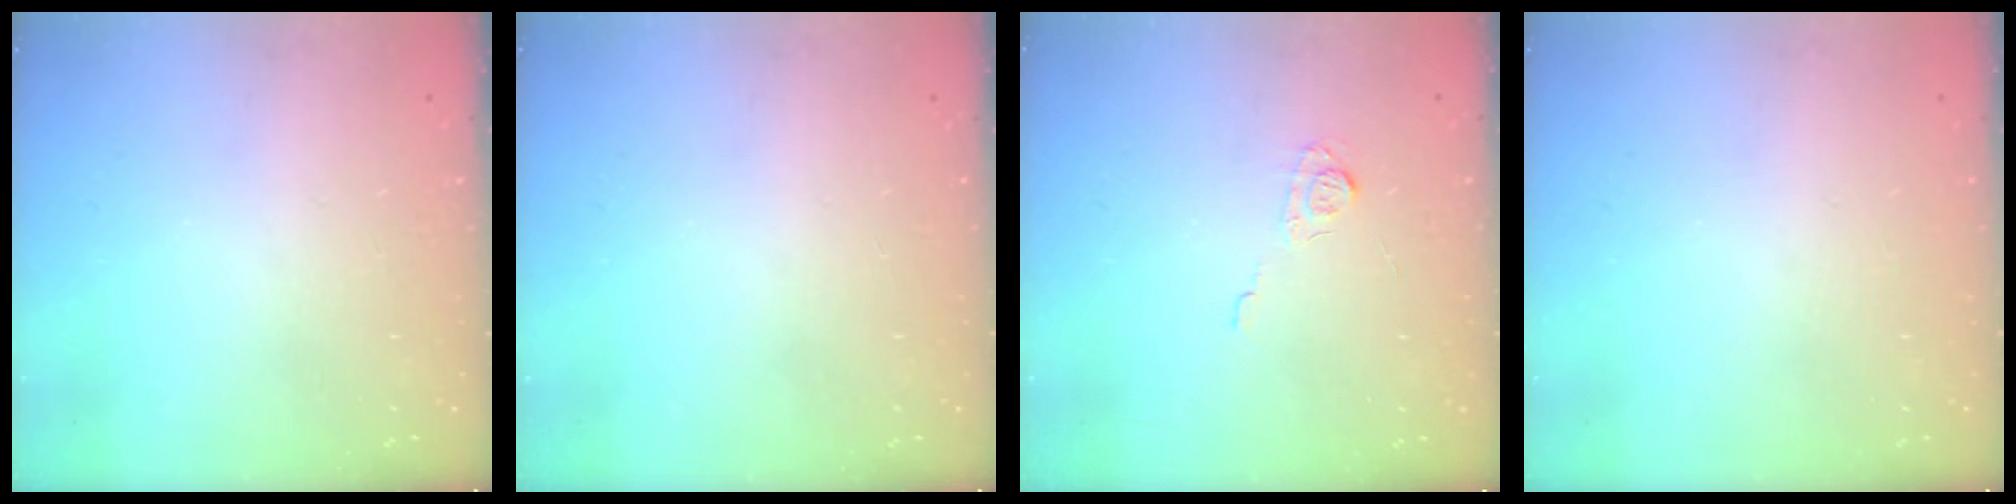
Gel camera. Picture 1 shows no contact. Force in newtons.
{"total": 0.0}
{"total": 5.8, "press": 5.7, "slide": 0.8}
{"total": 0.0}